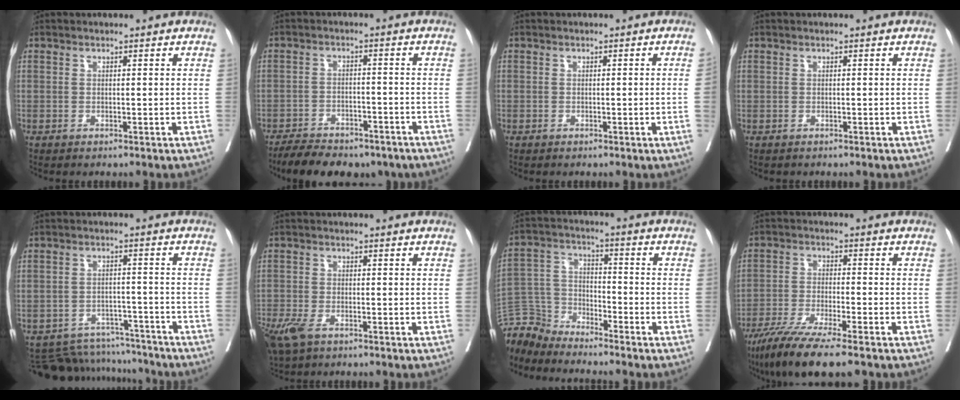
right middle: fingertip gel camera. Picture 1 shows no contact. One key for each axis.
{"total": 13.4, "fx": -10.8, "fy": 5.3, "fz": 5.9, "tx": -0.098, "ty": 0.006, "tz": -0.148}
{"total": 1.2, "fx": -0.3, "fy": -0.2, "fz": 1.1, "tx": -0.015, "ty": 0.004, "tz": -0.004}
{"total": 0.5, "fx": -0.3, "fy": 0.4, "fz": -0.1, "tx": -0.005, "ty": 0.004, "tz": -0.006}
{"total": 12.0, "fx": -11.4, "fy": 3.4, "fz": 0.8, "tx": -0.015, "ty": 0.016, "tz": -0.157}
{"total": 8.2, "fx": -5.2, "fy": 3.8, "fz": 5.2, "tx": -0.118, "ty": -0.018, "tz": -0.090}
{"total": 8.0, "fx": -7.9, "fy": 0.8, "fz": -0.6, "tx": 0.006, "ty": 0.015, "tz": -0.160}
{"total": 11.0, "fx": -8.4, "fy": 0.5, "fz": 7.1, "tx": -0.117, "ty": -0.030, "tz": -0.141}